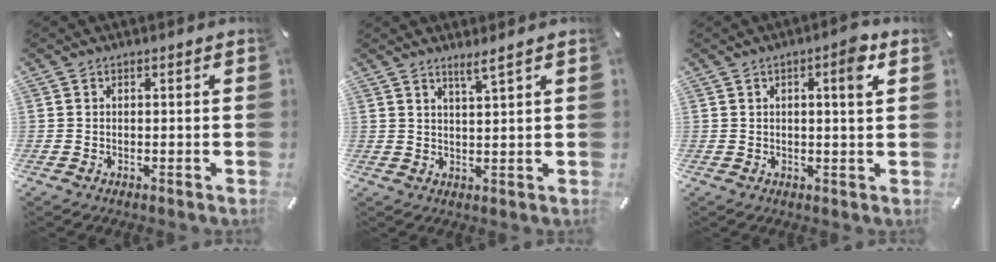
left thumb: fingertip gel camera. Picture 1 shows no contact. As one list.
[{"total": 3.4, "force": [2.8, -0.3, 1.9], "torque": [-0.043, -0.013, 0.049]}, {"total": 4.8, "force": [1.9, 0.9, 4.3], "torque": [-0.056, -0.007, 0.022]}]